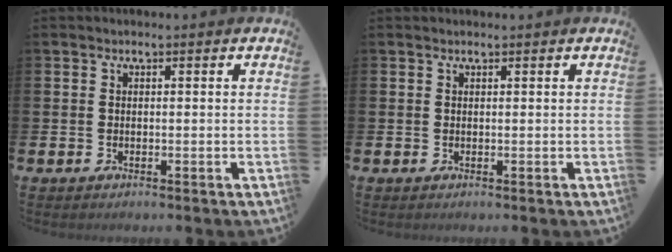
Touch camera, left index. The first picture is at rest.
{"total": 0.0}